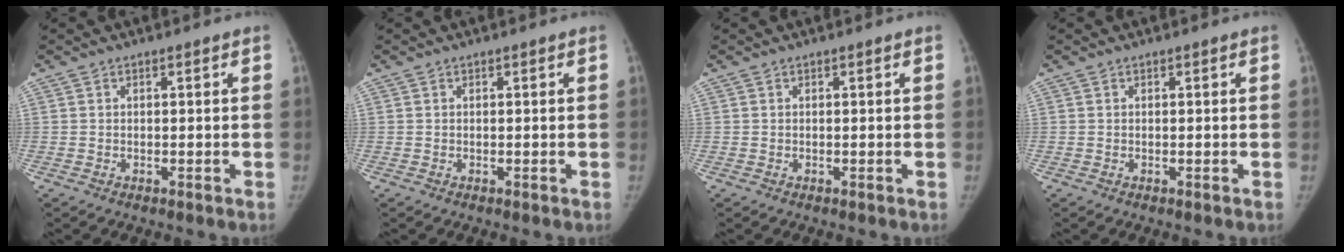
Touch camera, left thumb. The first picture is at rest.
{"total": 0.0}
{"total": 0.0}
{"total": 0.0}